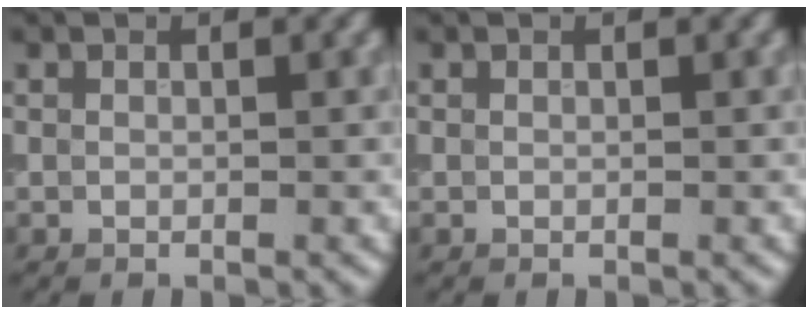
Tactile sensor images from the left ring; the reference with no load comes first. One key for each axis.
{"total": 0.0}